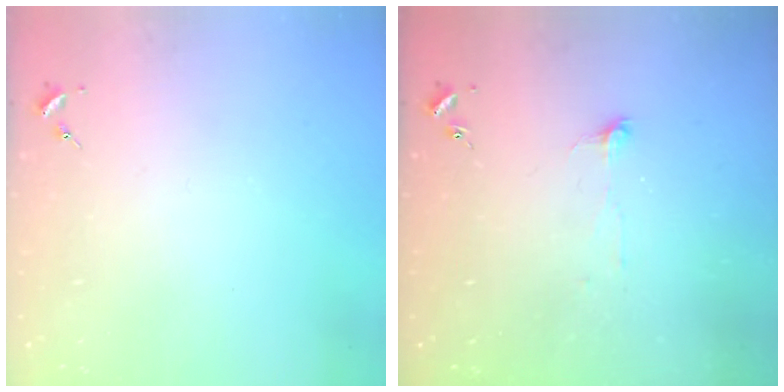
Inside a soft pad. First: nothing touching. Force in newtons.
{"total": 4.7, "press": 4.6, "slide": 0.3}